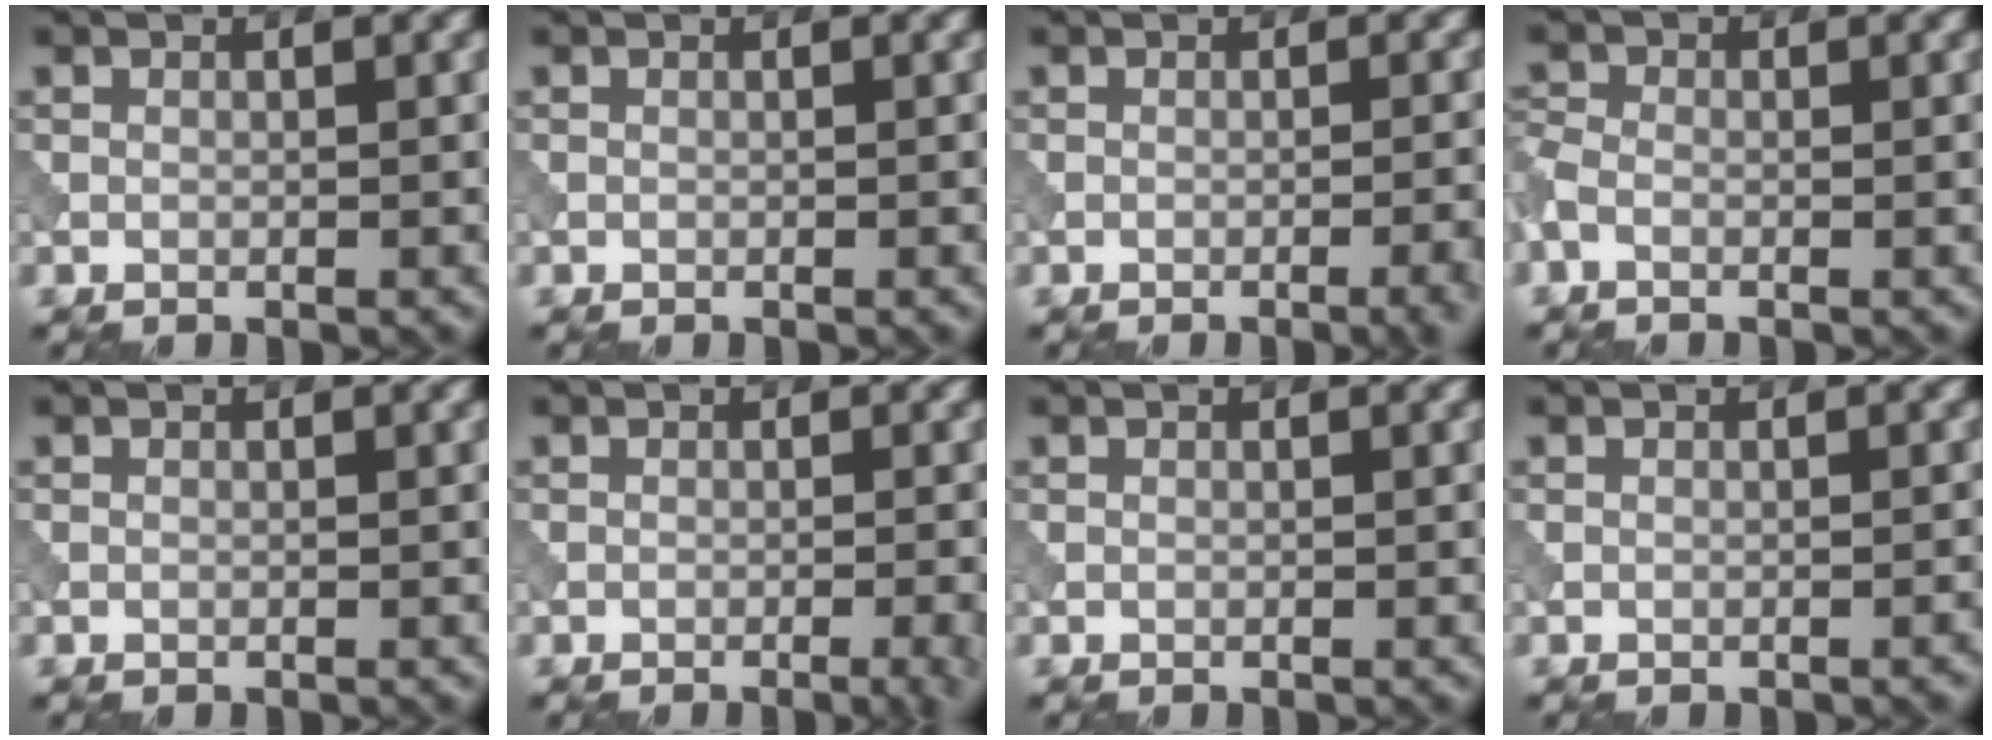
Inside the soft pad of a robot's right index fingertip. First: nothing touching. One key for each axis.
{"total": 0.0}
{"total": 2.9, "fx": -1.3, "fy": 0.8, "fz": 2.5, "tx": -0.022, "ty": 0.004, "tz": -0.020}
{"total": 1.7, "fx": -0.6, "fy": 1.2, "fz": 1.1, "tx": -0.030, "ty": -0.001, "tz": -0.021}
{"total": 0.0}
{"total": 3.1, "fx": -1.1, "fy": 1.0, "fz": 2.7, "tx": -0.021, "ty": 0.003, "tz": -0.015}
{"total": 0.0}
{"total": 0.7, "fx": -0.4, "fy": 0.2, "fz": 0.6, "tx": -0.006, "ty": 0.002, "tz": -0.008}